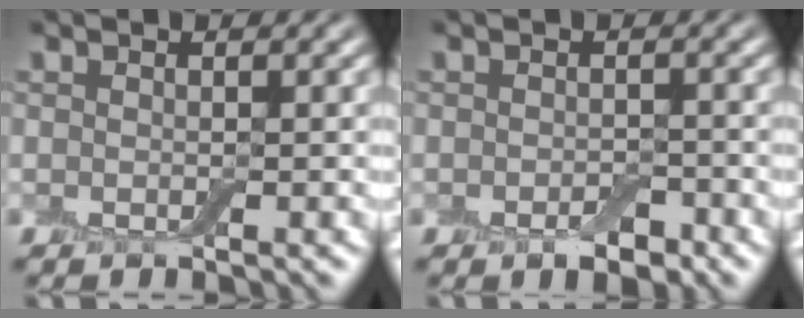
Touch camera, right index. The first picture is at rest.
{"total": 2.0, "force": [-1.0, 1.0, 1.3], "torque": [-0.020, -0.003, -0.017]}